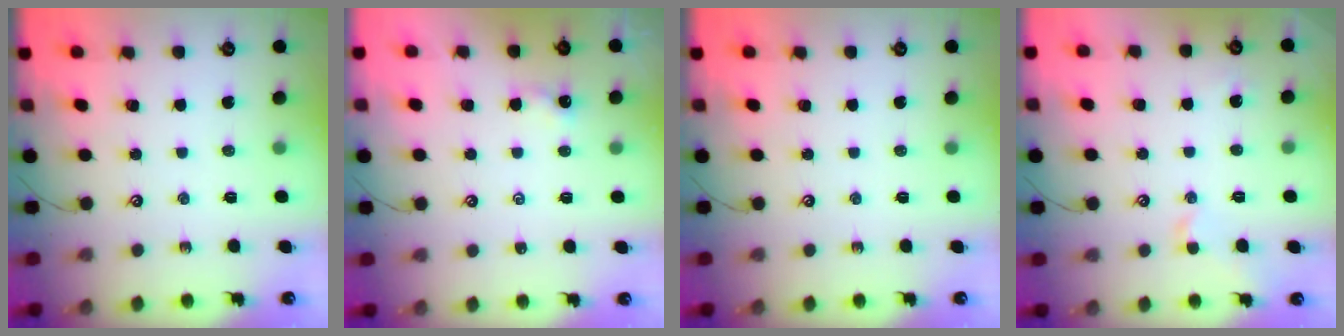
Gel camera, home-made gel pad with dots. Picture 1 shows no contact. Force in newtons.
{"total": 0.7, "press": 0.7, "slide": 0.2}
{"total": 0.0}
{"total": 0.9, "press": 0.9, "slide": 0.1}